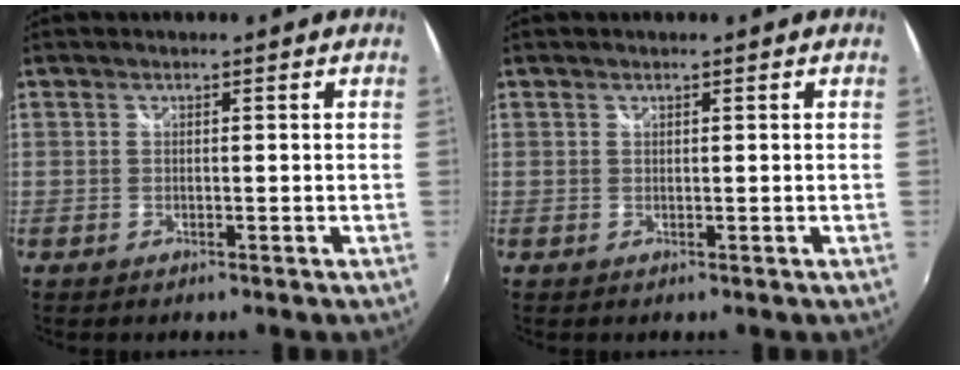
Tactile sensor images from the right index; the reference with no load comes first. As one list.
[{"total": 0.0}]